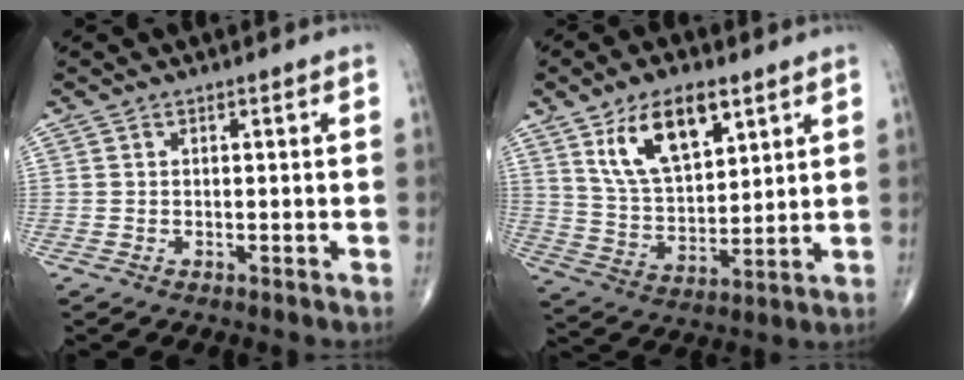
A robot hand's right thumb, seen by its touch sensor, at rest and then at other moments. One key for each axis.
{"total": 14.1, "fx": 7.2, "fy": 6.7, "fz": 10.0, "tx": -0.155, "ty": -0.029, "tz": 0.142}